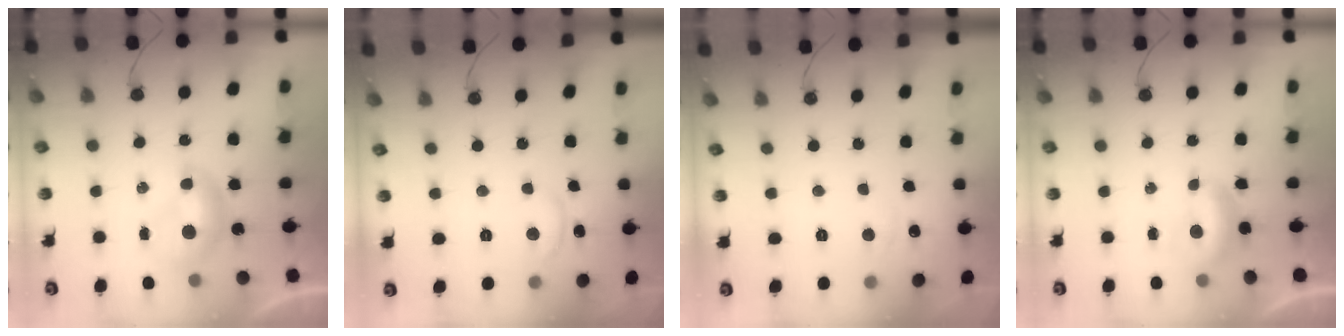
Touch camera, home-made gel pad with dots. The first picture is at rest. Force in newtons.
{"total": 1.0, "press": 0.9, "slide": 0.4}
{"total": 0.9, "press": 0.7, "slide": 0.6}
{"total": 1.4, "press": 1.3, "slide": 0.4}